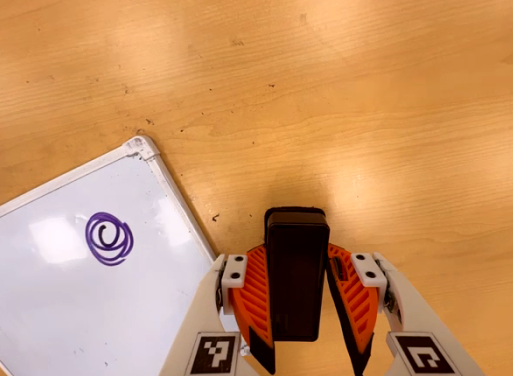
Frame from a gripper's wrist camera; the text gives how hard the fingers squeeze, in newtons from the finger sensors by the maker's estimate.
{"total": 5.4, "left": 4.4, "right": 6.5}